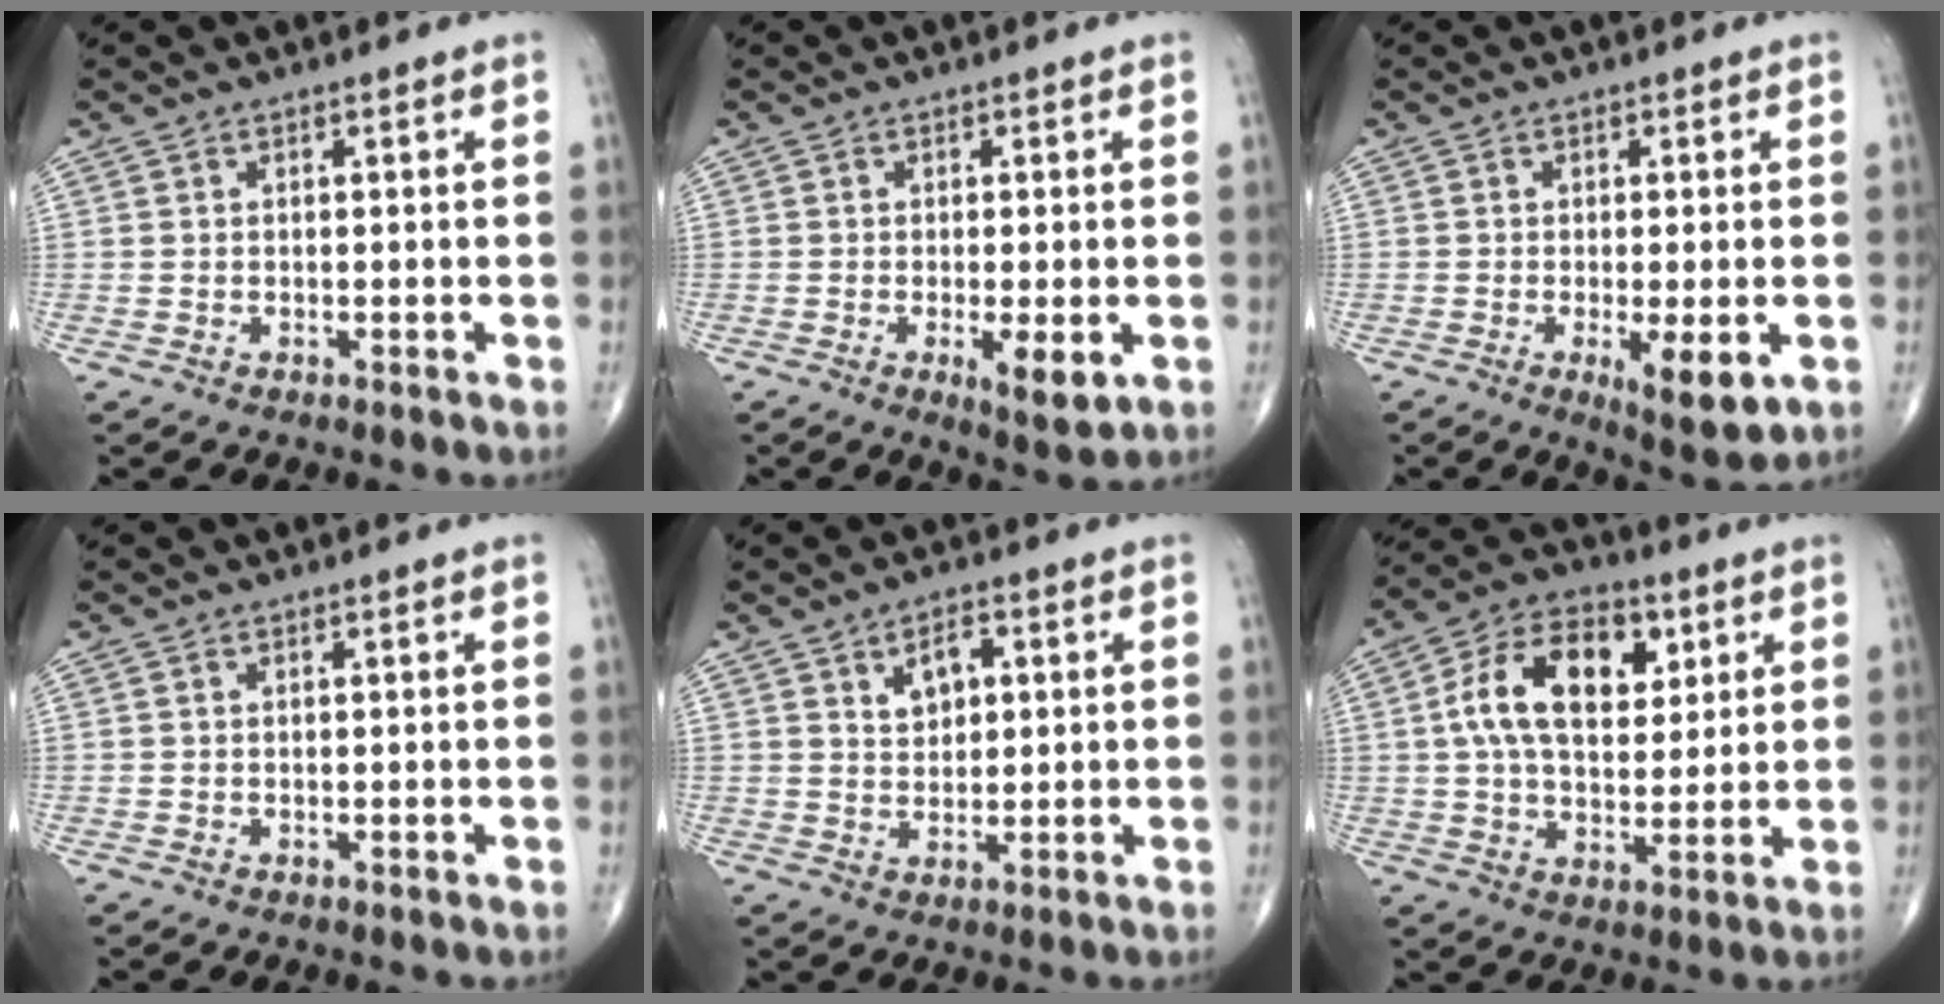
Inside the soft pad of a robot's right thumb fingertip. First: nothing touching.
{"total": 5.3, "force": [-1.4, 1.4, 4.9], "torque": [-0.074, -0.015, -0.022]}
{"total": 7.1, "force": [-2.1, 1.9, 6.5], "torque": [-0.095, -0.020, -0.029]}
{"total": 0.0}
{"total": 5.0, "force": [1.8, 3.1, 3.4], "torque": [-0.035, -0.006, 0.029]}
{"total": 15.9, "force": [4.2, 9.8, 11.8], "torque": [-0.176, 0.004, 0.067]}